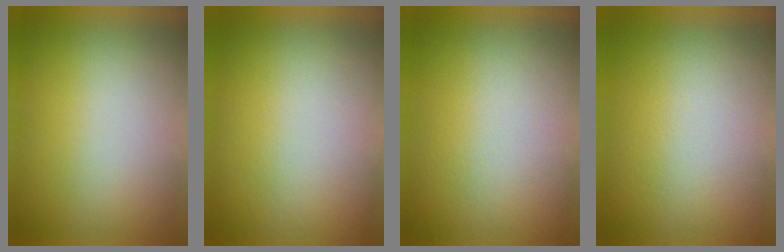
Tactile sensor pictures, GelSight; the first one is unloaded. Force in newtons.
{"total": 3.2}
{"total": 2.2}
{"total": 4.1}